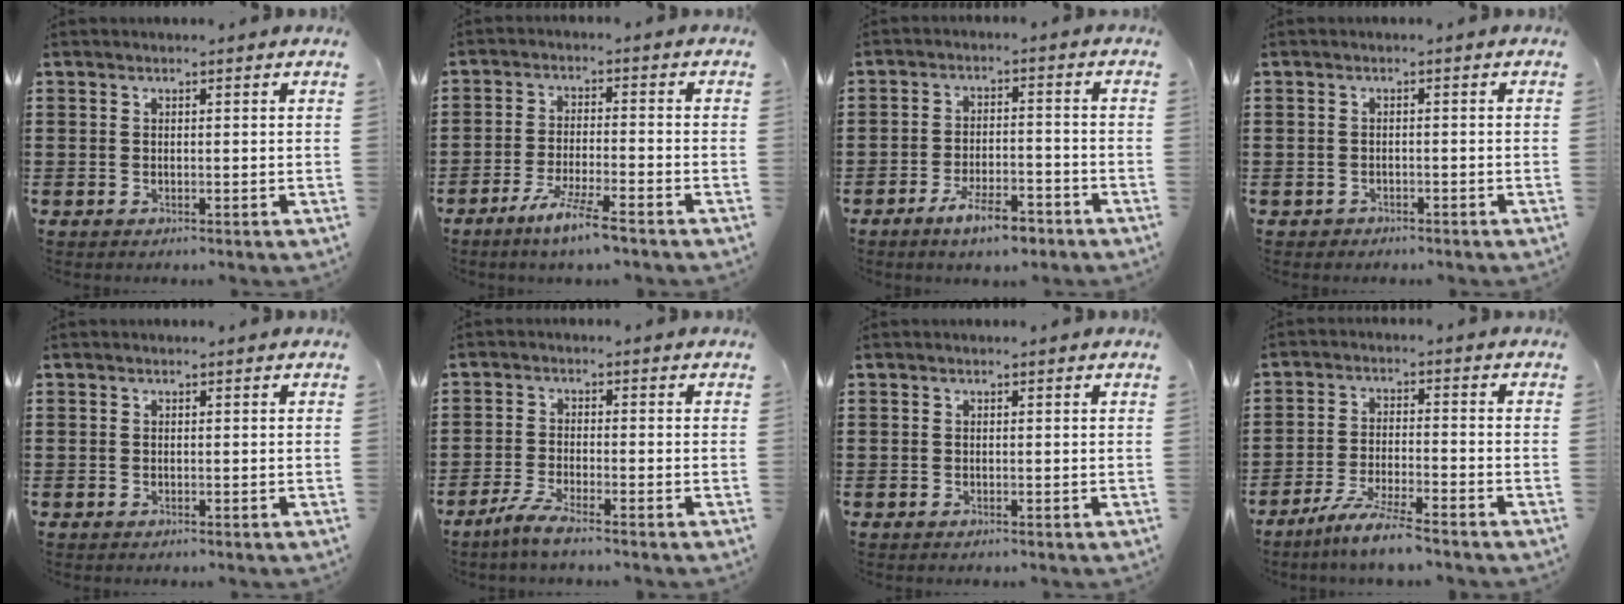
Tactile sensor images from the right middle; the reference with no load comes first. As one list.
[{"total": 6.0, "force": [-4.6, 0.0, 3.9], "torque": [-0.081, -0.015, -0.084]}, {"total": 6.5, "force": [-4.9, 1.5, 4.0], "torque": [-0.082, 0.000, -0.091]}, {"total": 1.0, "force": [-0.9, 0.5, -0.1], "torque": [-0.003, 0.000, -0.020]}, {"total": 0.0}, {"total": 3.8, "force": [-3.0, 0.0, 2.3], "torque": [-0.060, -0.010, -0.059]}, {"total": 0.0}, {"total": 6.2, "force": [-5.4, -0.2, 3.2], "torque": [-0.070, -0.015, -0.102]}]